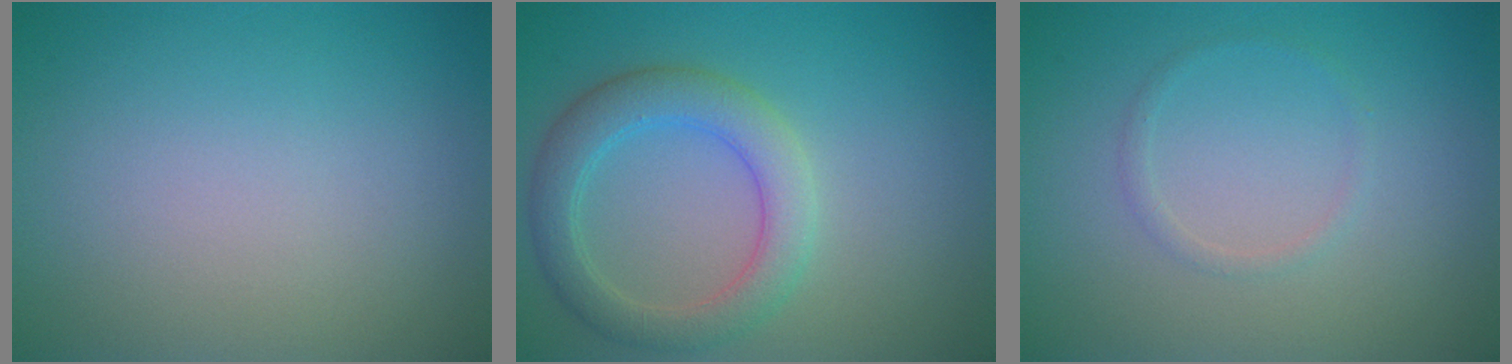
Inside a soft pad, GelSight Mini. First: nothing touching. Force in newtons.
{"total": 4.3, "press": 4.3, "slide": 0.2}
{"total": 0.9, "press": 0.9, "slide": 0.1}